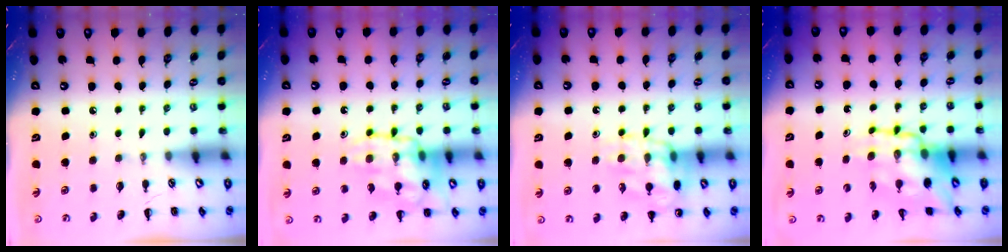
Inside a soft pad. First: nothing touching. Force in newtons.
{"total": 16.1, "press": 16.0, "slide": 1.5}
{"total": 18.2, "press": 18.1, "slide": 2.5}
{"total": 14.7, "press": 14.2, "slide": 3.9}